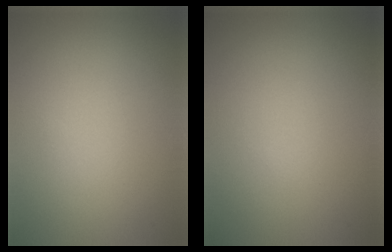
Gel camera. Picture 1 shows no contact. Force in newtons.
{"total": 0.0}